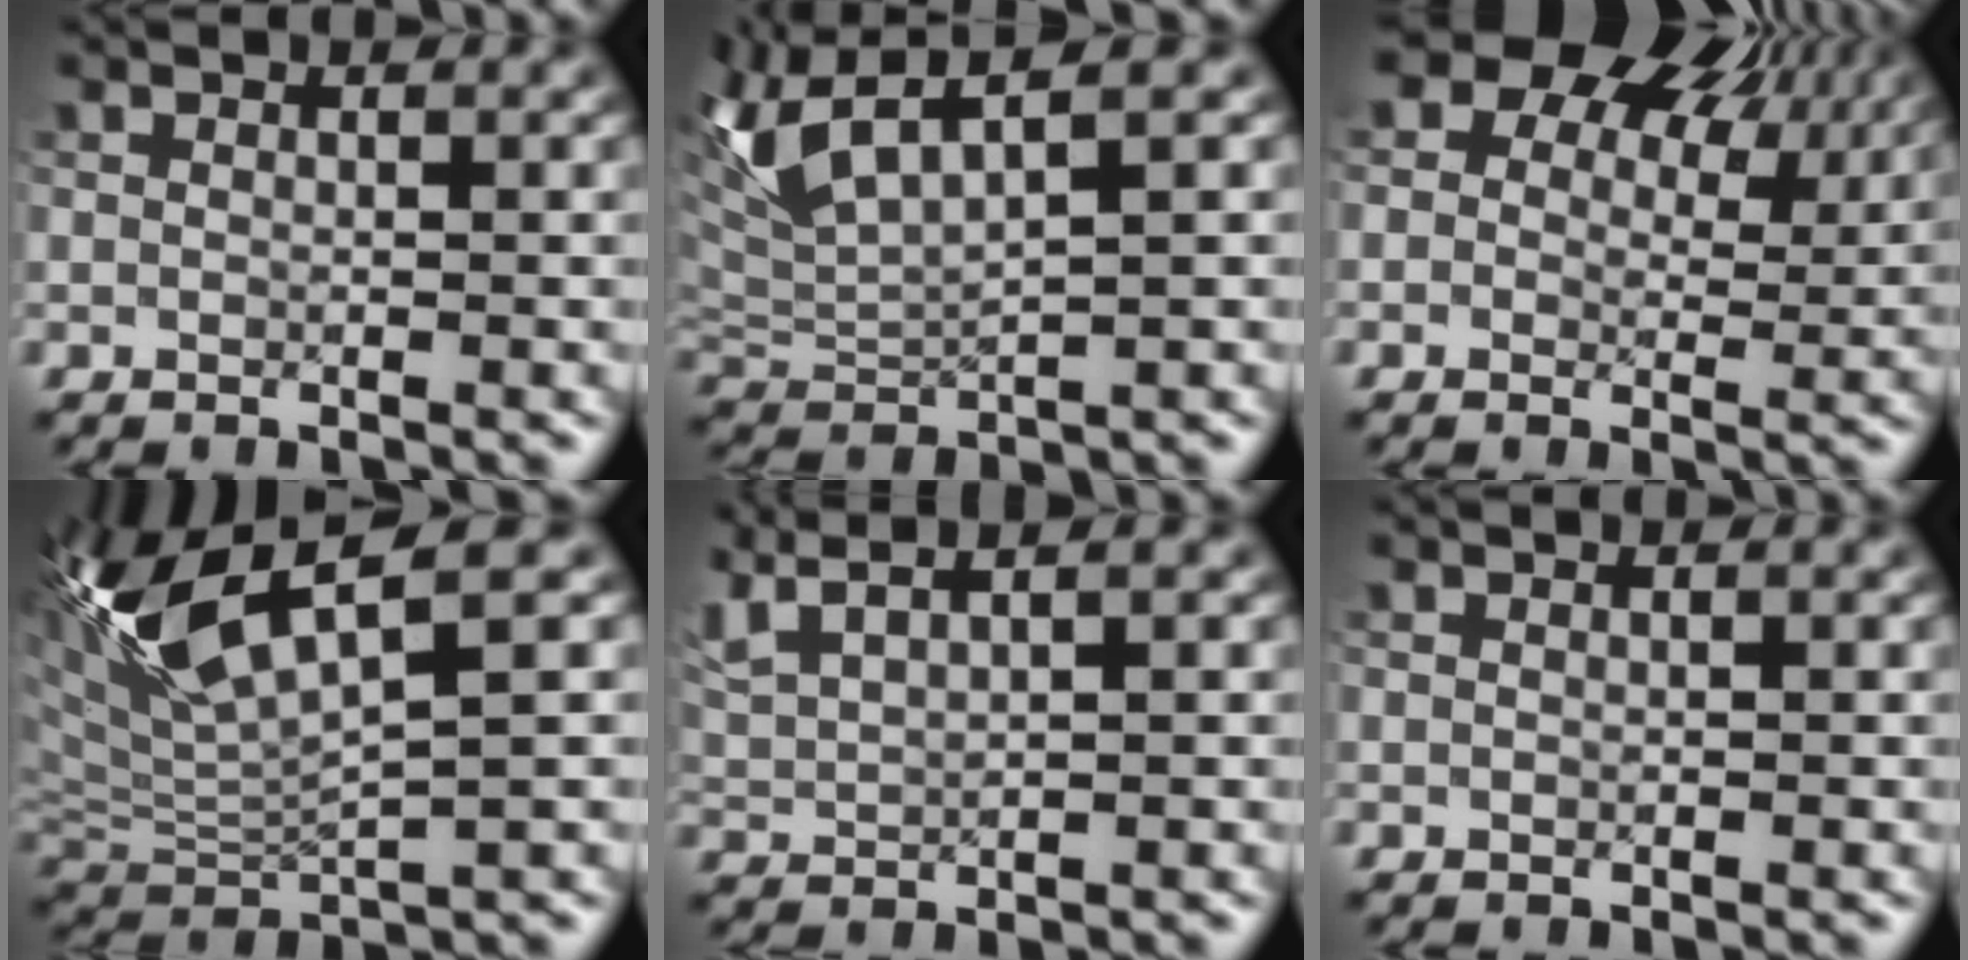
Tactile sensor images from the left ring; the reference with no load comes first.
{"total": 6.2, "force": [3.3, 1.8, 4.9], "torque": [-0.121, 0.017, 0.063]}
{"total": 11.5, "force": [6.2, 7.0, 6.6], "torque": [-0.092, 0.033, 0.081]}
{"total": 8.1, "force": [3.2, 1.8, 7.2], "torque": [-0.159, 0.013, 0.065]}
{"total": 4.5, "force": [3.5, 1.1, 2.6], "torque": [-0.073, 0.020, 0.067]}
{"total": 0.0}